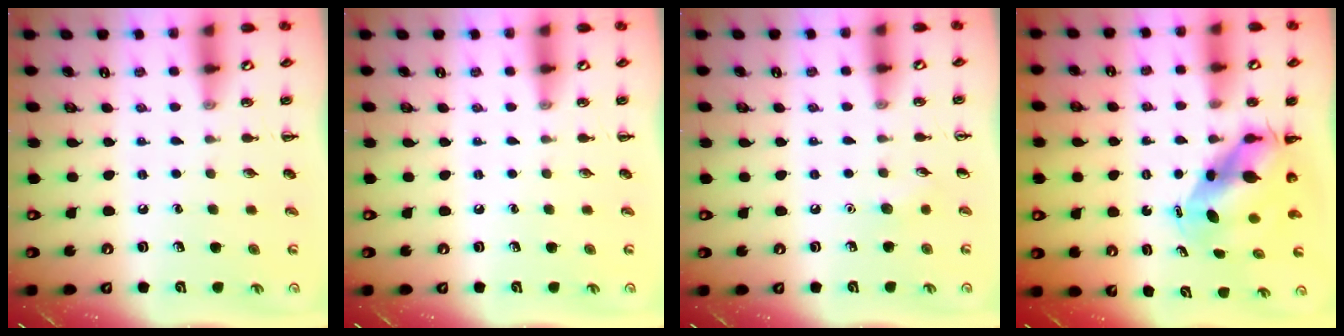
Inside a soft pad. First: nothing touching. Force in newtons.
{"total": 0.0}
{"total": 4.3, "press": 4.1, "slide": 1.3}
{"total": 6.4, "press": 6.2, "slide": 1.8}